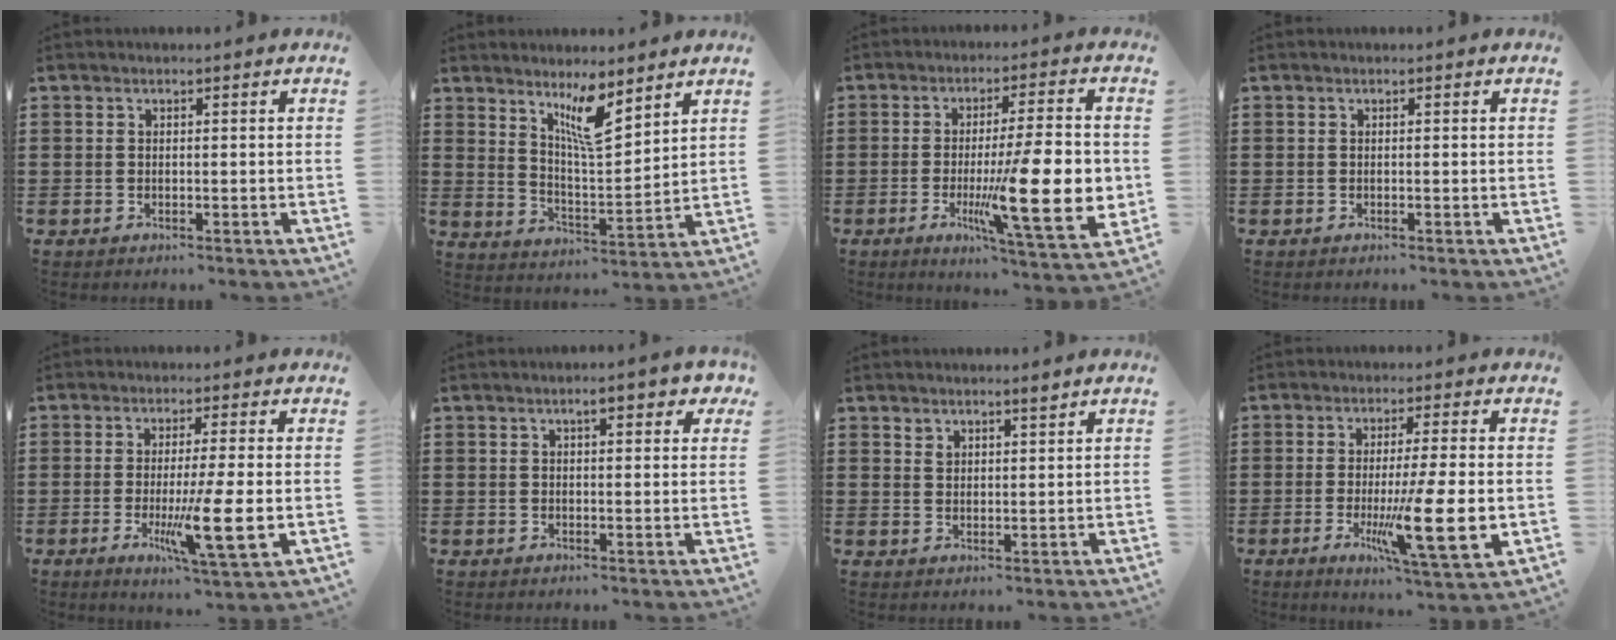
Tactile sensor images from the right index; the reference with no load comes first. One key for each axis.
{"total": 7.9, "fx": 5.5, "fy": 1.6, "fz": 5.4, "tx": -0.097, "ty": -0.024, "tz": 0.091}
{"total": 16.8, "fx": -2.2, "fy": 3.5, "fz": 16.3, "tx": -0.253, "ty": -0.018, "tz": -0.029}
{"total": 0.0}
{"total": 9.6, "fx": -1.9, "fy": 0.5, "fz": 9.4, "tx": -0.176, "ty": -0.025, "tz": -0.034}
{"total": 3.6, "fx": 2.0, "fy": 0.9, "fz": 2.8, "tx": -0.043, "ty": 0.003, "tz": 0.029}
{"total": 2.2, "fx": 2.1, "fy": 0.6, "fz": 0.6, "tx": -0.015, "ty": 0.001, "tz": 0.039}
{"total": 12.3, "fx": -2.1, "fy": 1.3, "fz": 12.0, "tx": -0.219, "ty": -0.026, "tz": -0.038}